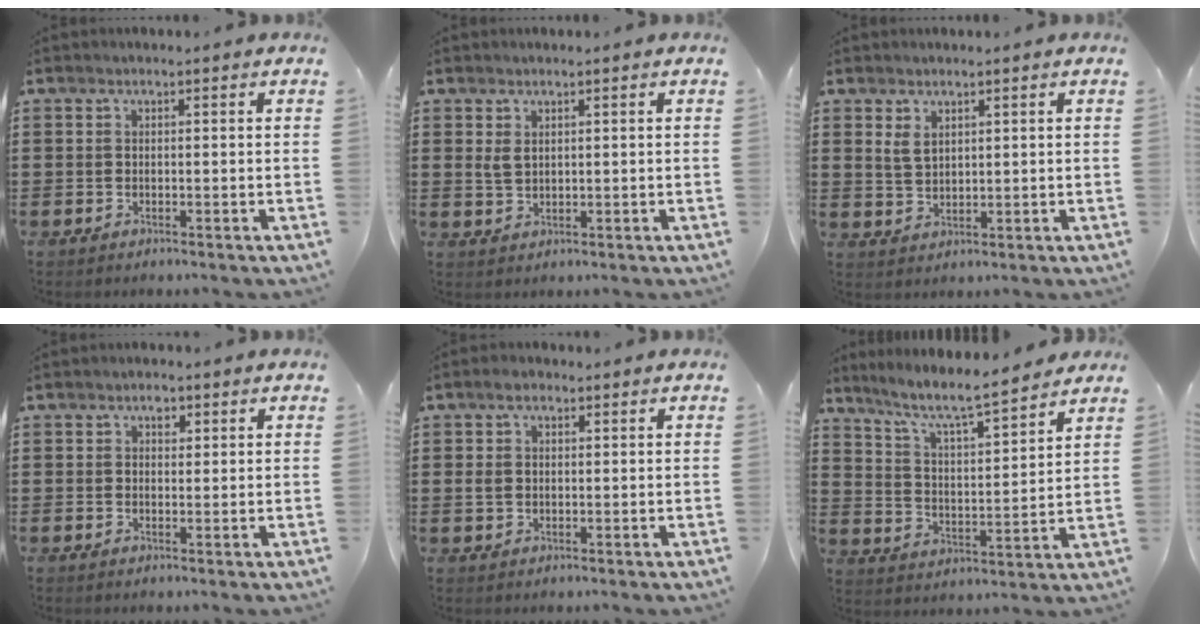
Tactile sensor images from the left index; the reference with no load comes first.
{"total": 1.5, "force": [0.7, 0.9, 1.0], "torque": [-0.024, 0.005, 0.012]}
{"total": 2.6, "force": [1.6, 1.4, 1.6], "torque": [-0.035, 0.003, 0.030]}
{"total": 2.1, "force": [1.3, 1.3, 1.0], "torque": [-0.006, 0.003, 0.018]}
{"total": 3.0, "force": [1.1, 2.1, 1.8], "torque": [-0.041, 0.012, 0.017]}
{"total": 7.3, "force": [6.1, 0.4, 3.9], "torque": [-0.099, -0.038, 0.099]}